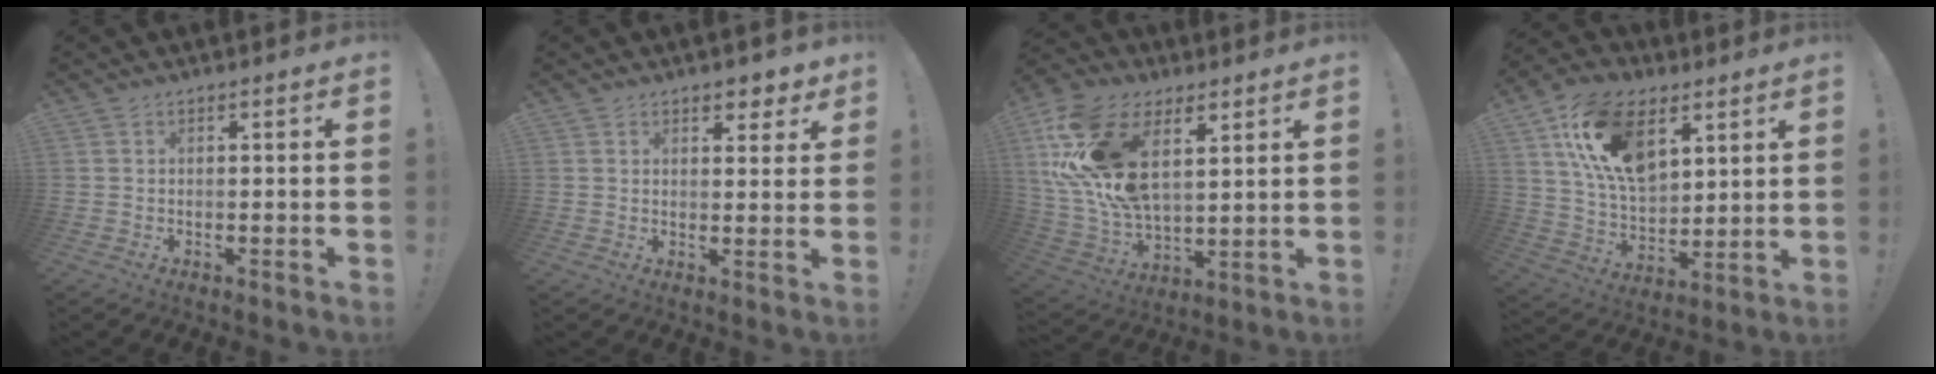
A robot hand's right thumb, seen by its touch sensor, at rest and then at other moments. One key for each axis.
{"total": 4.0, "fx": 3.1, "fy": 2.4, "fz": 1.0, "tx": 0.003, "ty": -0.025, "tz": 0.053}
{"total": 22.6, "fx": 10.1, "fy": 13.3, "fz": 15.1, "tx": -0.309, "ty": -0.044, "tz": 0.192}
{"total": 19.9, "fx": 9.3, "fy": 12.0, "fz": 12.8, "tx": -0.244, "ty": -0.035, "tz": 0.169}